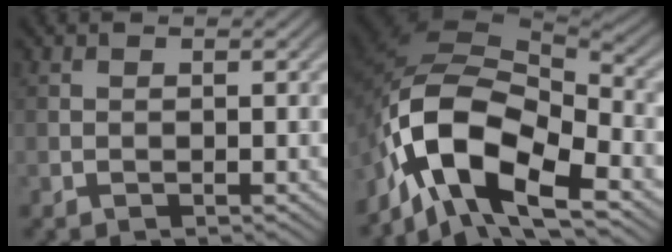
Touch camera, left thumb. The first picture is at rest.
{"total": 14.4, "force": [-6.9, 6.8, 10.6], "torque": [-0.222, -0.012, -0.141]}